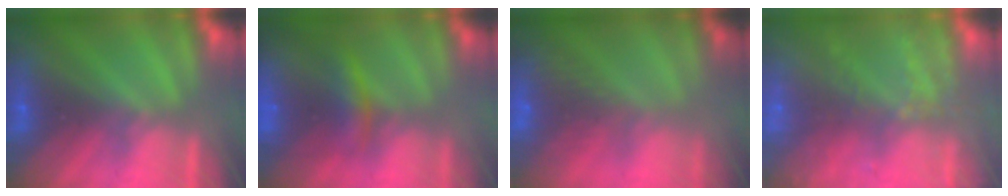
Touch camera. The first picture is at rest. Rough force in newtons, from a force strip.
{"total": 7.4}
{"total": 8.1}
{"total": 7.4}